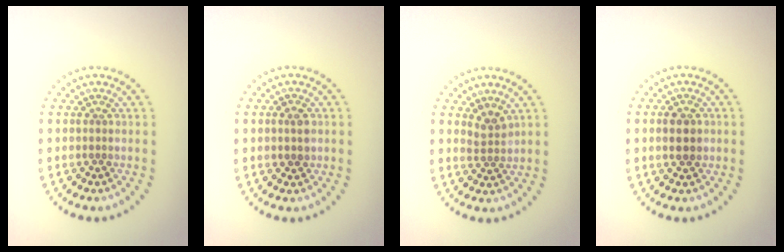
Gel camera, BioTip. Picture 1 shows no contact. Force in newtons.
{"total": 1.4, "press": 1.4, "slide": 0.3}
{"total": 1.7, "press": 1.3, "slide": 1.2}
{"total": 2.2, "press": 2.2, "slide": 0.1}